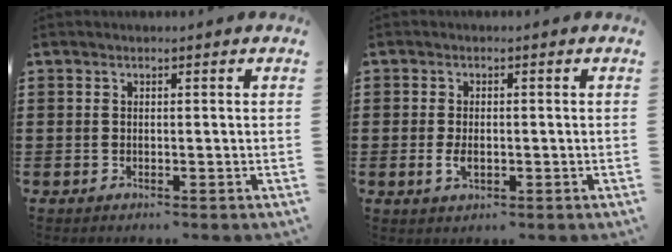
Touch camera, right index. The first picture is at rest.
{"total": 2.5, "force": [-0.4, 1.3, 2.1], "torque": [-0.048, -0.003, -0.009]}